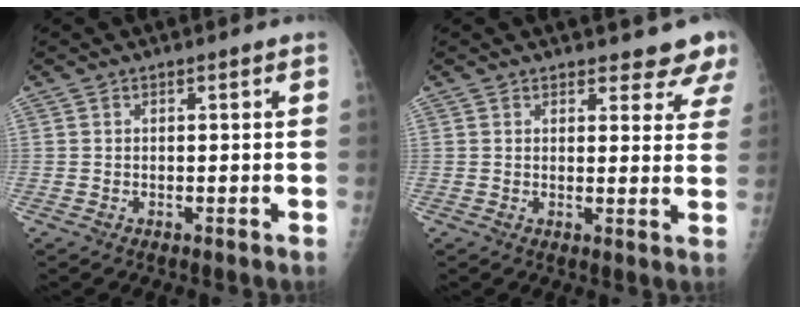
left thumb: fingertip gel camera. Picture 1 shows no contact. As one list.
[{"total": 7.4, "force": [6.7, 2.6, 1.4], "torque": [0.030, -0.031, 0.055]}]